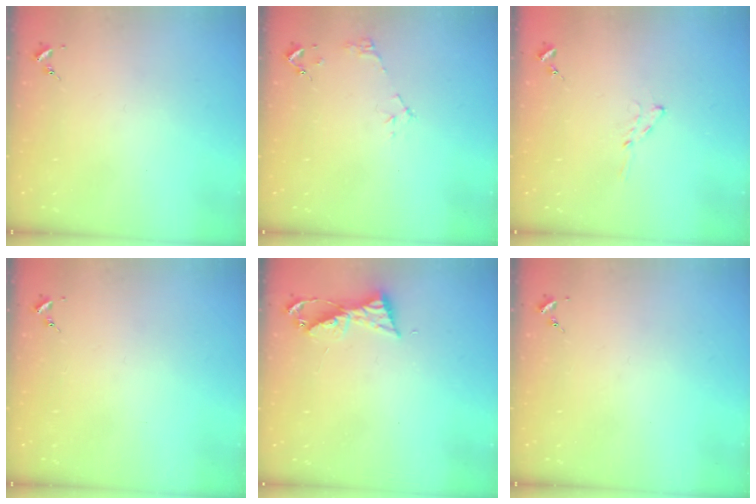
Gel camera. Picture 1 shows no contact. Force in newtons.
{"total": 6.4, "press": 6.4, "slide": 0.6}
{"total": 3.5, "press": 3.5, "slide": 0.4}
{"total": 0.0}
{"total": 7.1, "press": 7.1, "slide": 0.5}
{"total": 0.0}